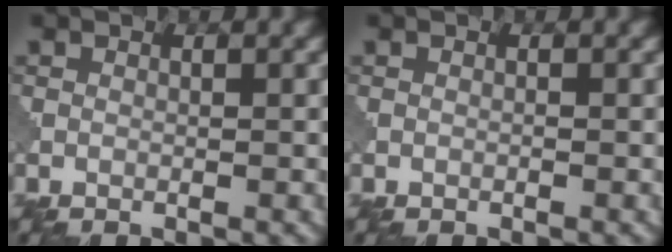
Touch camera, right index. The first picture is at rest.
{"total": 0.0}